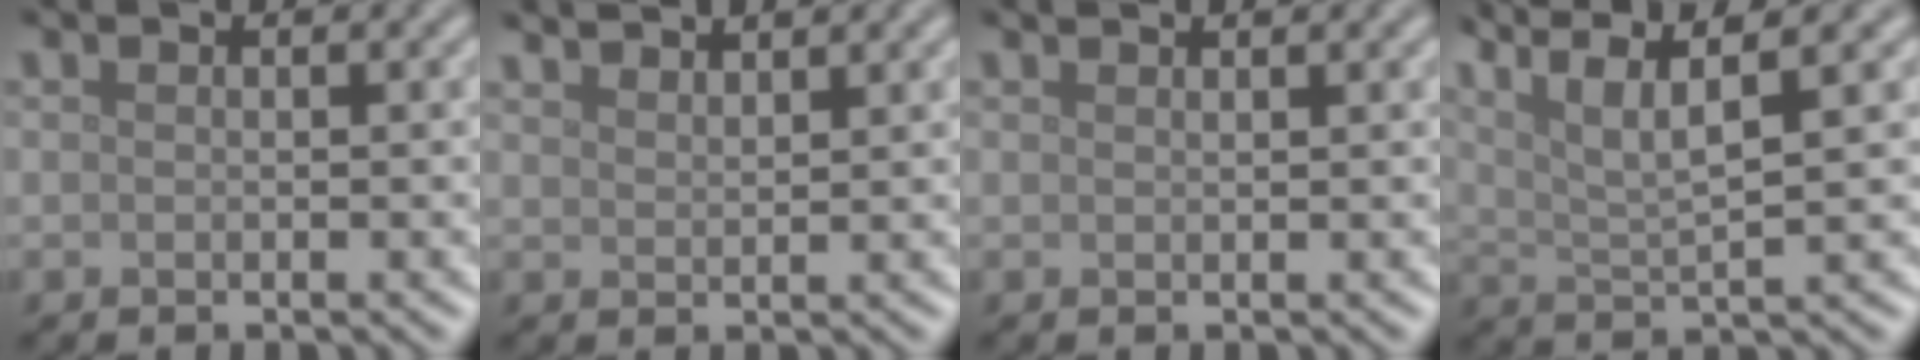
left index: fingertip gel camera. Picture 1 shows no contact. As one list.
[{"total": 2.7, "force": [2.6, 0.4, 0.8], "torque": [0.000, 0.004, 0.036]}, {"total": 1.4, "force": [1.2, 0.3, 0.6], "torque": [-0.003, 0.000, 0.009]}, {"total": 7.7, "force": [4.8, 1.7, 5.7], "torque": [-0.099, 0.021, 0.076]}]